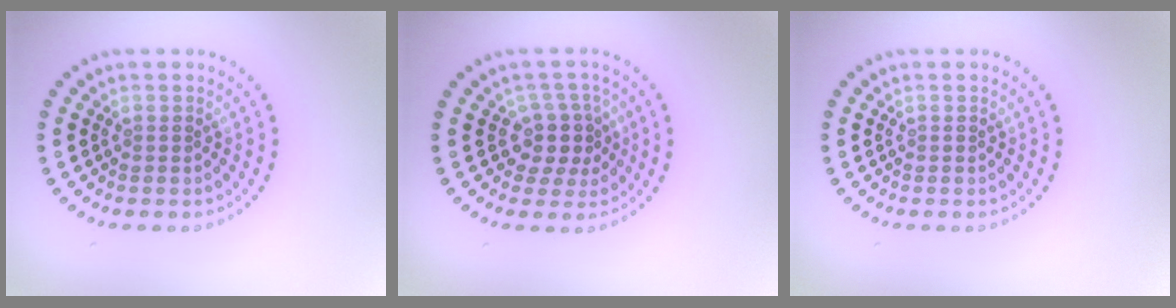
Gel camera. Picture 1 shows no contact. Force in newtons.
{"total": 2.9, "press": 2.3, "slide": 1.8}
{"total": 0.0}